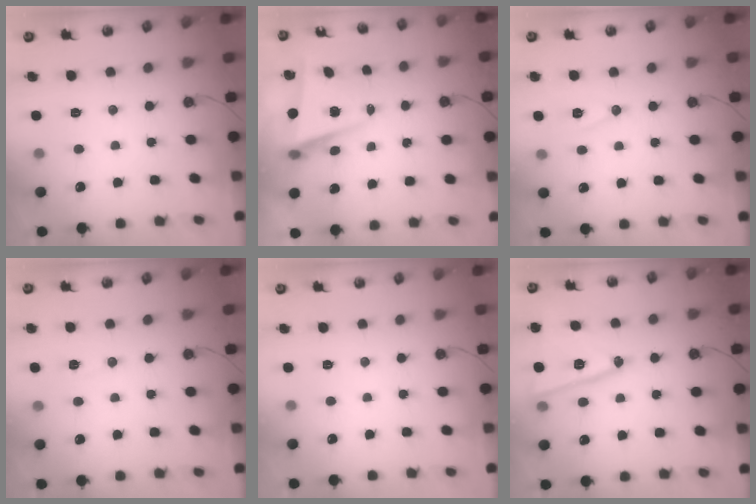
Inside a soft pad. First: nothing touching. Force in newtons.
{"total": 5.5, "press": 5.5, "slide": 0.7}
{"total": 7.5, "press": 6.6, "slide": 3.6}
{"total": 4.2, "press": 4.1, "slide": 1.1}
{"total": 2.0, "press": 0.4, "slide": 2.0}
{"total": 15.3, "press": 15.3, "slide": 1.2}